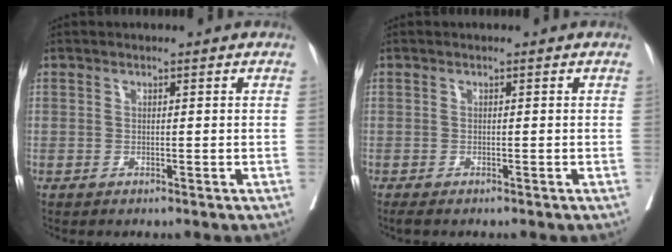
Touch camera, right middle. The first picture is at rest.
{"total": 1.3, "force": [-1.1, 0.1, 0.7], "torque": [-0.013, -0.003, -0.014]}